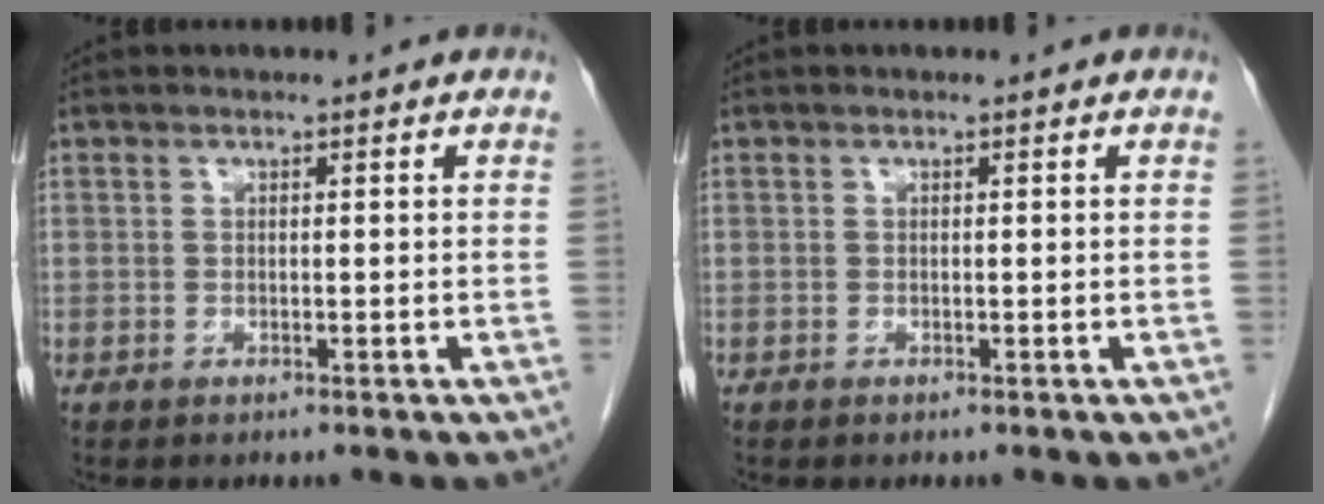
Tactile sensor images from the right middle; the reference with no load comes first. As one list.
[{"total": 0.0}]